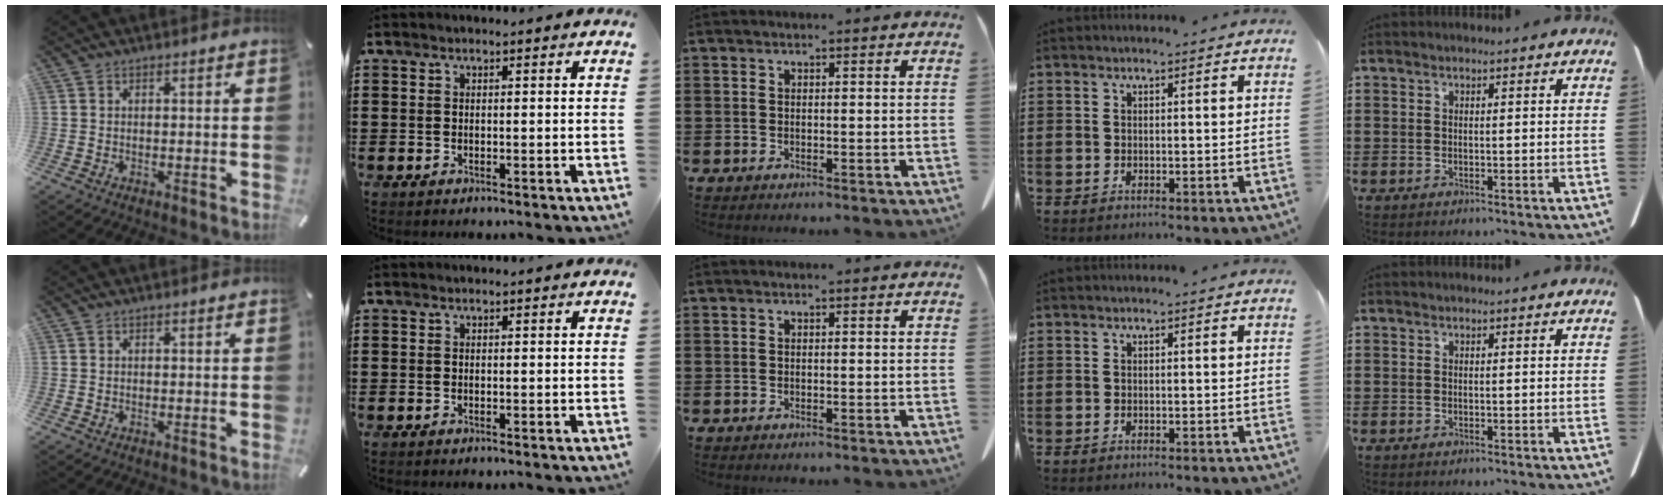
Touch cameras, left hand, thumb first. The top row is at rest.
{}